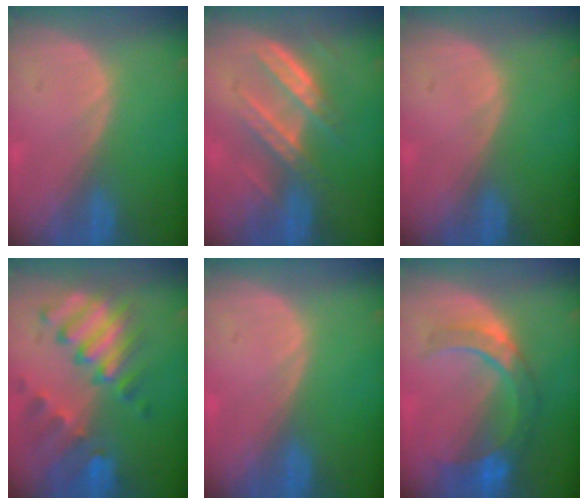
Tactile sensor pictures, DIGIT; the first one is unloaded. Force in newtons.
{"total": 6.8, "press": 6.4, "slide": 2.3}
{"total": 0.0}
{"total": 10.1, "press": 8.9, "slide": 4.8}
{"total": 0.0}
{"total": 8.8, "press": 7.8, "slide": 4.1}